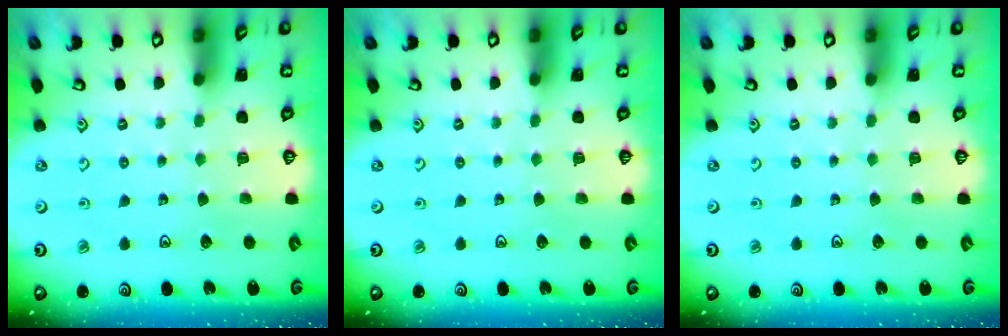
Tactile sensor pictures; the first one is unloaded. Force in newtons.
{"total": 0.0}
{"total": 0.0}